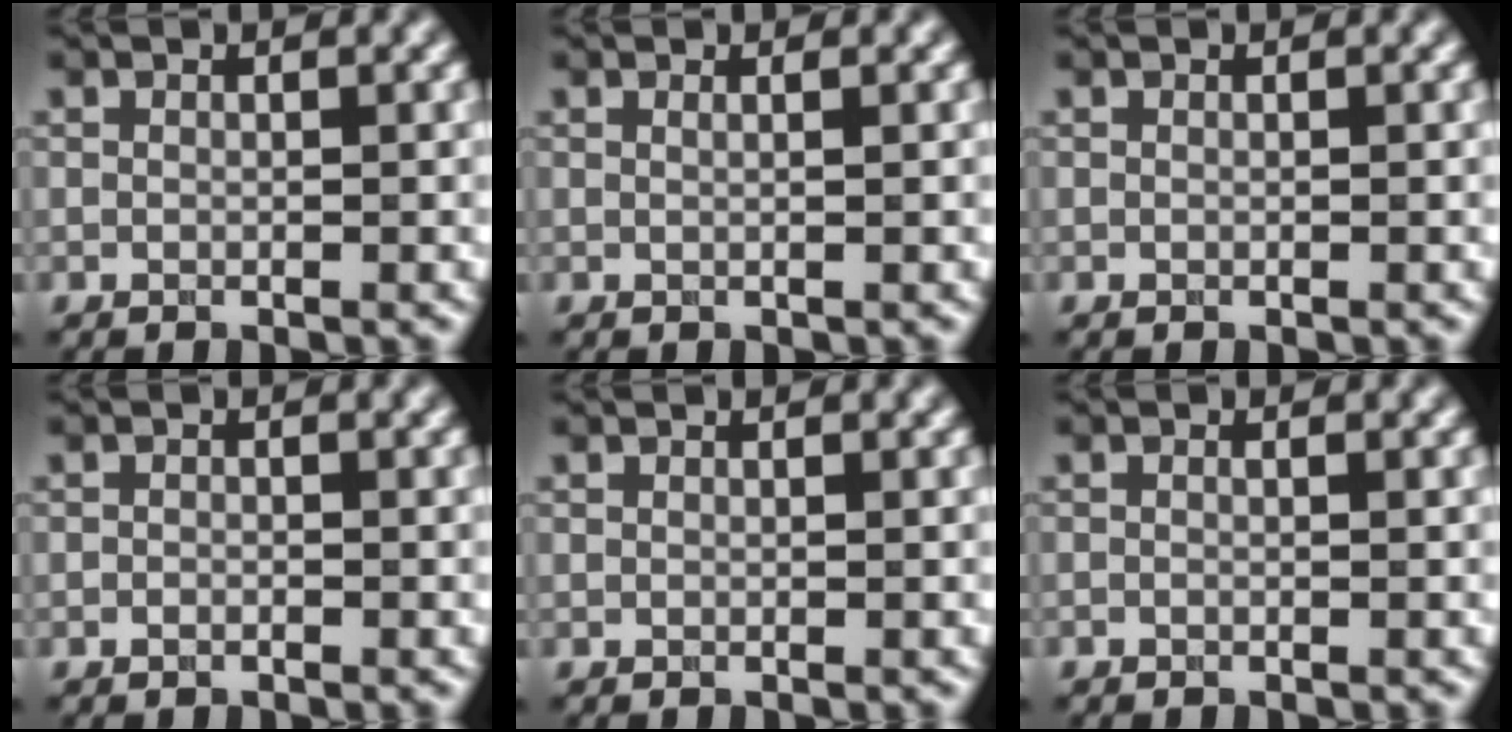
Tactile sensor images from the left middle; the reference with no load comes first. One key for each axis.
{"total": 1.1, "fx": 0.4, "fy": 0.5, "fz": 0.9, "tx": -0.007, "ty": -0.002, "tz": -0.004}
{"total": 0.0}
{"total": 0.5, "fx": -0.3, "fy": 0.3, "fz": 0.3, "tx": -0.003, "ty": -0.001, "tz": -0.007}
{"total": 0.0}
{"total": 0.5, "fx": 0.0, "fy": 0.2, "fz": 0.5, "tx": -0.006, "ty": -0.010, "tz": -0.007}